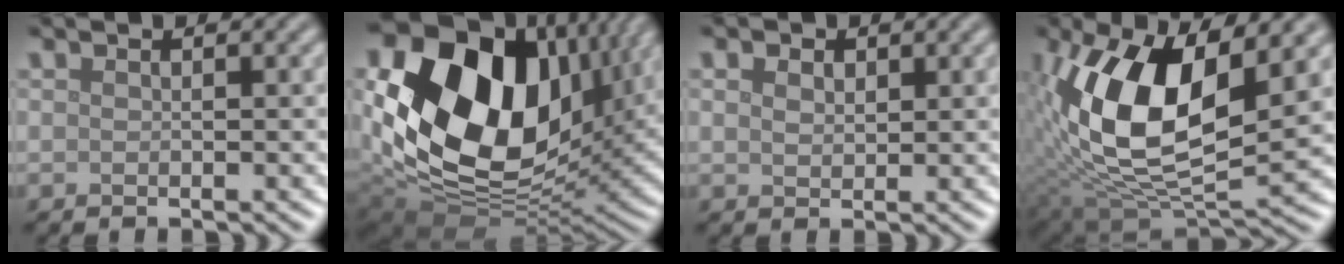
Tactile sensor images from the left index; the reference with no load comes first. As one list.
[{"total": 20.2, "force": [6.2, 13.0, 14.1], "torque": [-0.294, 0.001, 0.119]}, {"total": 1.7, "force": [1.0, 1.1, 0.7], "torque": [-0.013, 0.009, 0.005]}, {"total": 12.7, "force": [2.5, 5.9, 10.9], "torque": [-0.211, -0.004, 0.040]}]